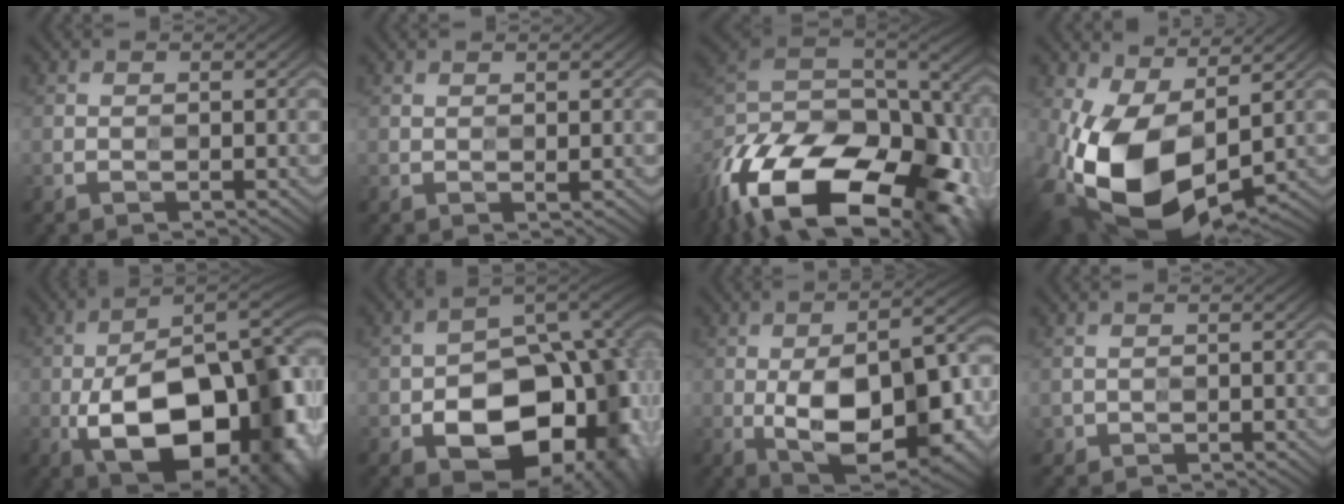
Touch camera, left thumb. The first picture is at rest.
{"total": 0.5, "force": [0.5, -0.1, -0.2], "torque": [-0.003, -0.002, 0.009]}
{"total": 19.2, "force": [-11.8, 10.1, 11.3], "torque": [-0.262, -0.041, -0.159]}
{"total": 15.0, "force": [-1.2, 9.6, 11.5], "torque": [-0.253, -0.038, -0.012]}
{"total": 18.4, "force": [-6.1, 9.2, 14.8], "torque": [-0.203, -0.015, -0.094]}
{"total": 16.9, "force": [-5.8, 11.5, 10.9], "torque": [-0.128, -0.032, -0.073]}
{"total": 14.3, "force": [-3.4, 6.9, 12.0], "torque": [-0.182, -0.006, -0.047]}
{"total": 1.2, "force": [-0.6, 1.0, 0.0], "torque": [-0.003, -0.008, -0.013]}